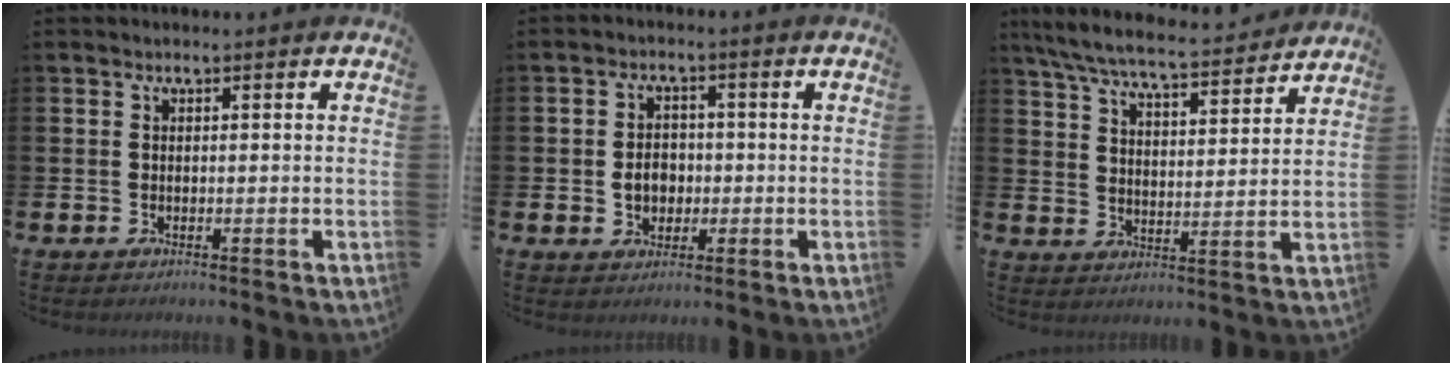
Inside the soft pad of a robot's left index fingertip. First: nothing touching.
{"total": 3.5, "force": [-0.6, 2.9, 2.0], "torque": [-0.022, -0.002, -0.020]}
{"total": 7.5, "force": [7.0, 0.9, 2.6], "torque": [-0.083, -0.043, 0.121]}